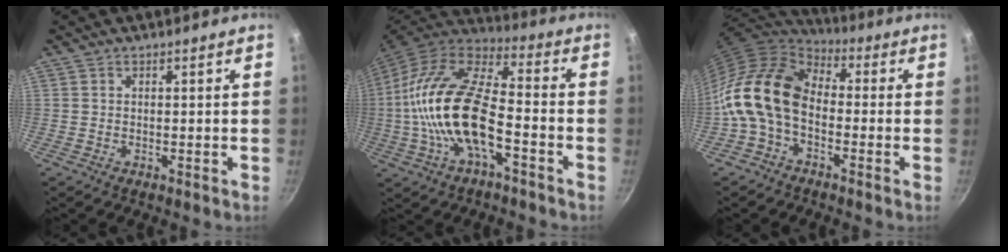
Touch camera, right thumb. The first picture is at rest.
{"total": 20.5, "force": [-4.5, 9.1, 17.8], "torque": [-0.336, 0.037, -0.099]}
{"total": 14.5, "force": [-2.4, 9.5, 10.7], "torque": [-0.179, 0.036, -0.069]}